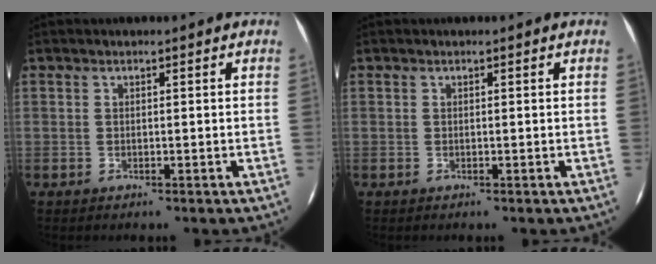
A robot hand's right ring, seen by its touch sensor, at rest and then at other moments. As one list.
[{"total": 0.0}]